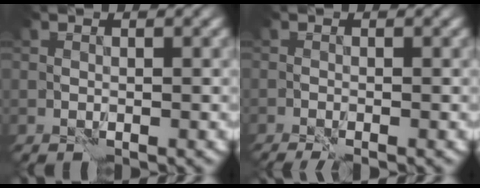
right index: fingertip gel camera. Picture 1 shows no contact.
{"total": 2.2, "force": [-1.7, 0.1, 1.4], "torque": [-0.035, -0.007, -0.029]}